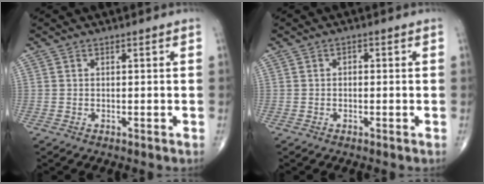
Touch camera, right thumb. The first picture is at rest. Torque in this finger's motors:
{"motor_torque": [-0.36, 0.18, 0.22, 0.04, 0.00]}